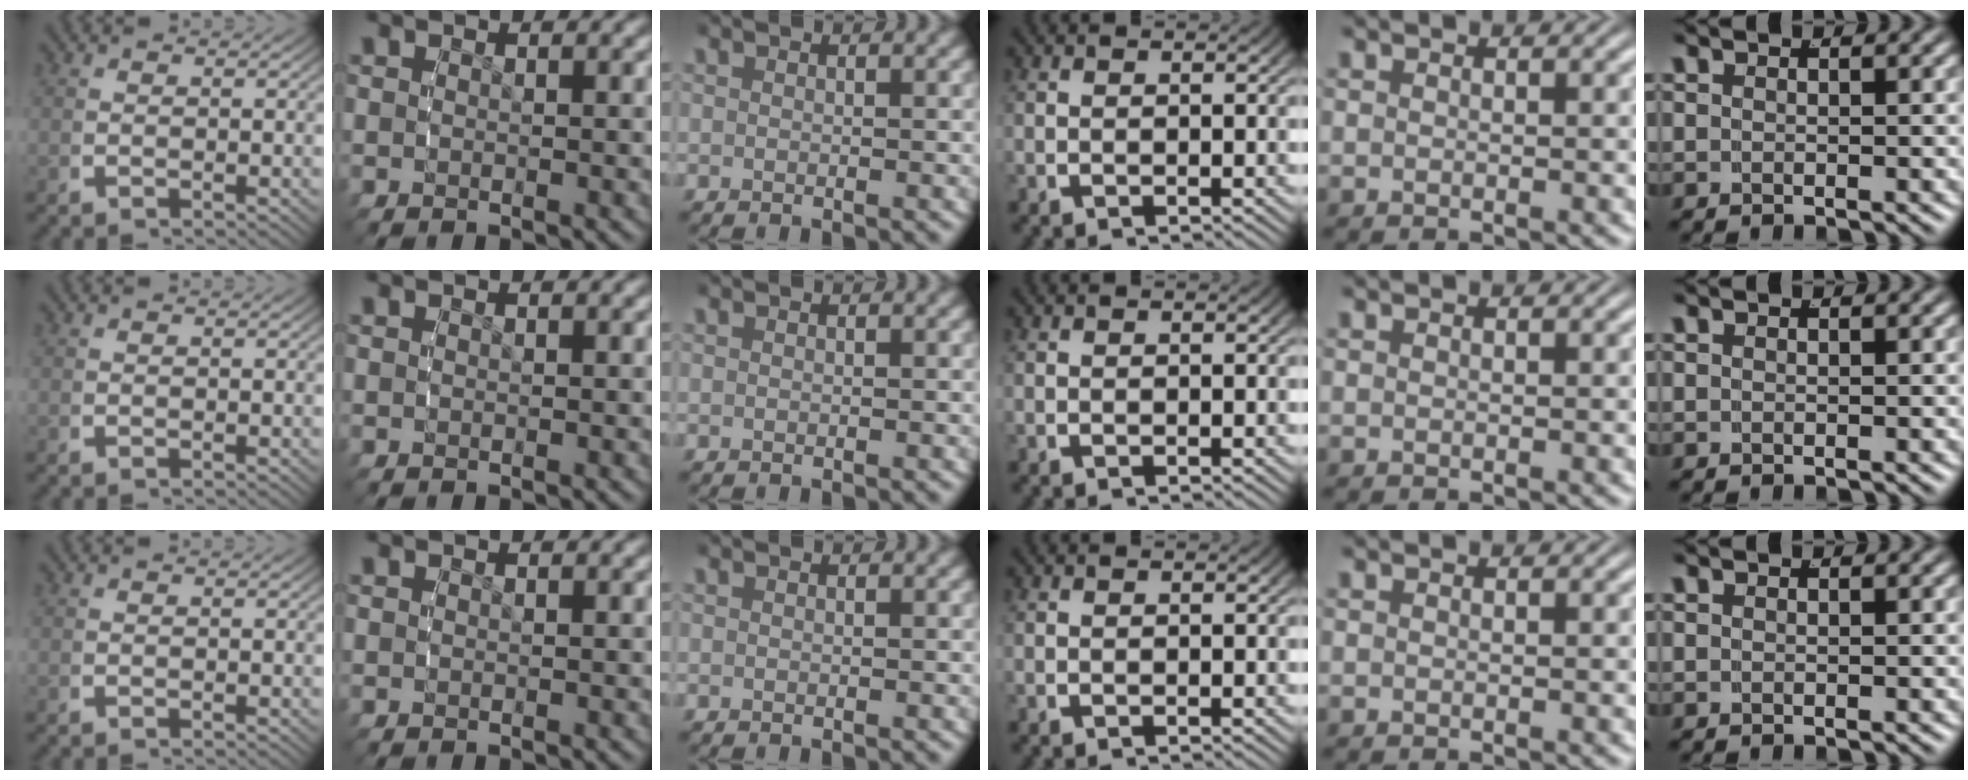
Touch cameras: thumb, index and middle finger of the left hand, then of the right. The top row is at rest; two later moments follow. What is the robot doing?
{"motion": "reach", "object": "bowl"}